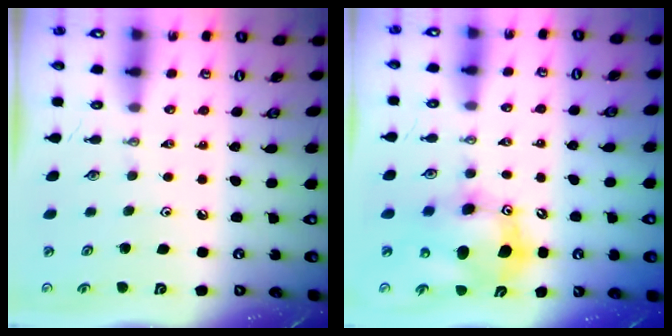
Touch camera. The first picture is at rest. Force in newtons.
{"total": 11.1, "press": 10.8, "slide": 2.4}